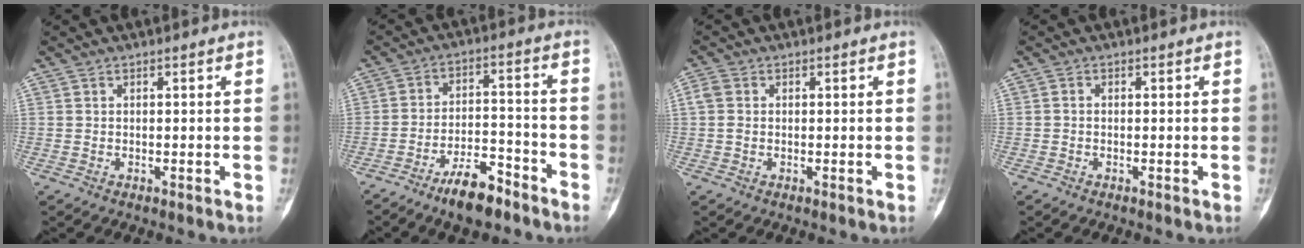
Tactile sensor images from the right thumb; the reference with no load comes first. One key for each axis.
{"total": 9.5, "fx": -7.0, "fy": 3.2, "fz": 5.6, "tx": -0.090, "ty": 0.054, "tz": -0.123}
{"total": 2.0, "fx": 0.2, "fy": 1.6, "fz": 1.2, "tx": -0.033, "ty": 0.006, "tz": 0.001}
{"total": 0.5, "fx": -0.2, "fy": 0.4, "fz": 0.3, "tx": -0.004, "ty": 0.001, "tz": -0.008}